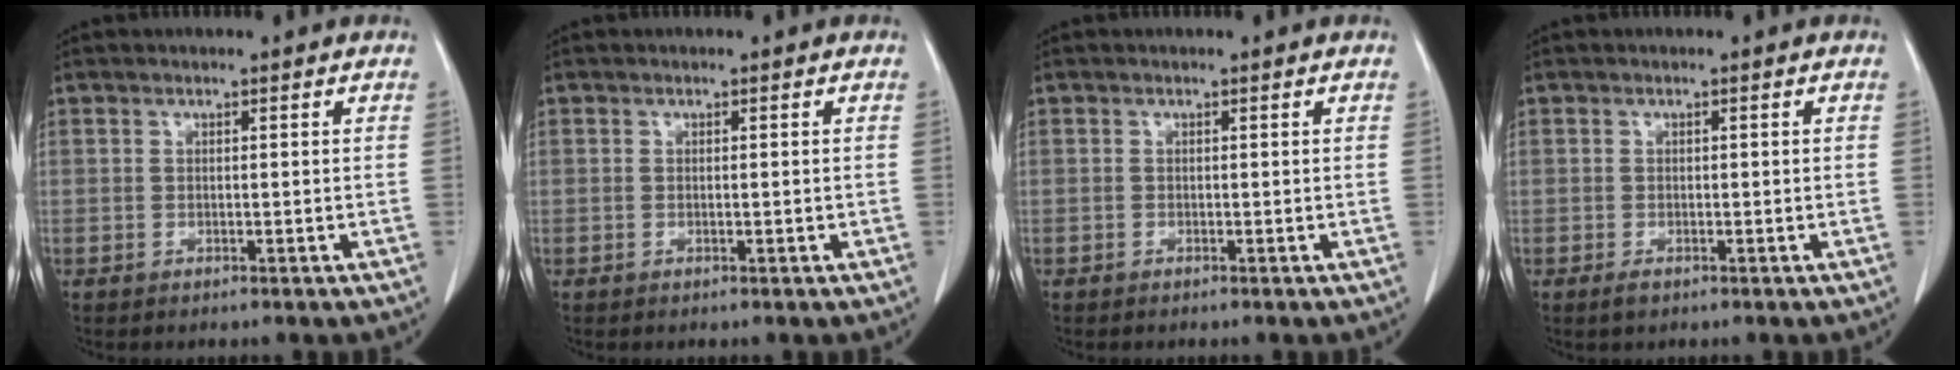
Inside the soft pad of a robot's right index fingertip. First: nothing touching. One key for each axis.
{"total": 0.0}
{"total": 0.0}
{"total": 1.1, "fx": -0.6, "fy": 0.6, "fz": 0.6, "tx": -0.014, "ty": -0.002, "tz": -0.008}